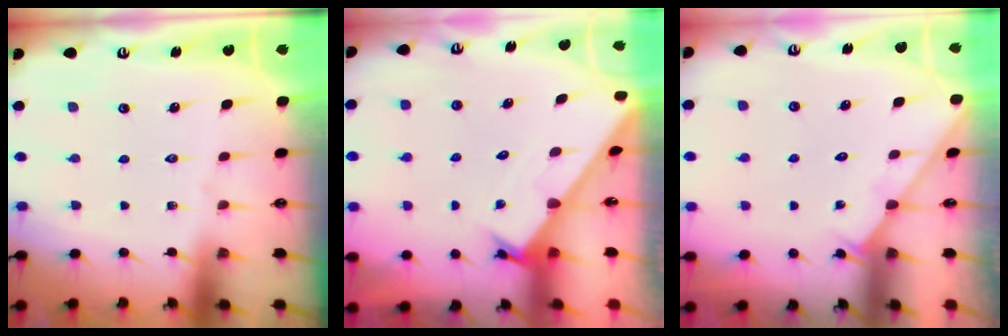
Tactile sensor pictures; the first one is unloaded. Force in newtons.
{"total": 1.7, "press": 1.7, "slide": 0.1}
{"total": 2.8, "press": 2.8, "slide": 0.3}